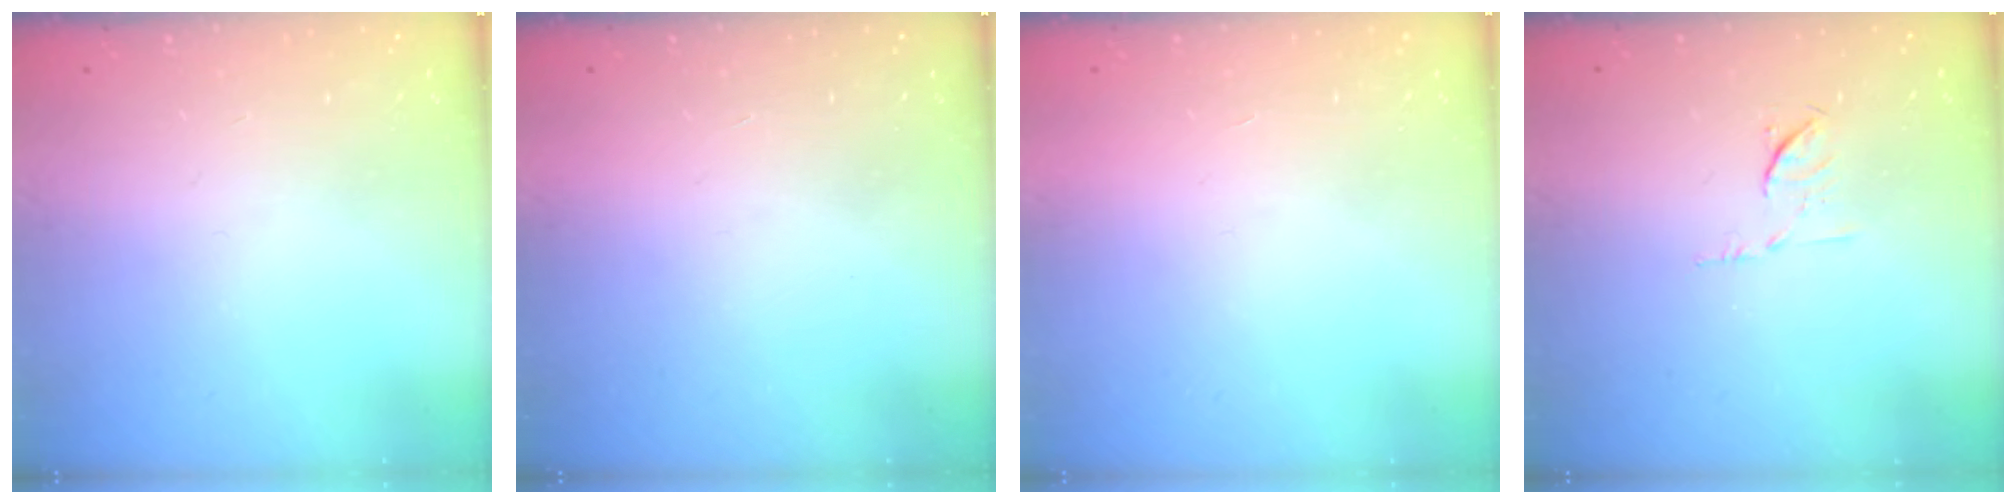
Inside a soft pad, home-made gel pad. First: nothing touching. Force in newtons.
{"total": 1.5, "press": 1.5, "slide": 0.1}
{"total": 1.7, "press": 1.7, "slide": 0.1}
{"total": 6.1, "press": 6.0, "slide": 1.1}